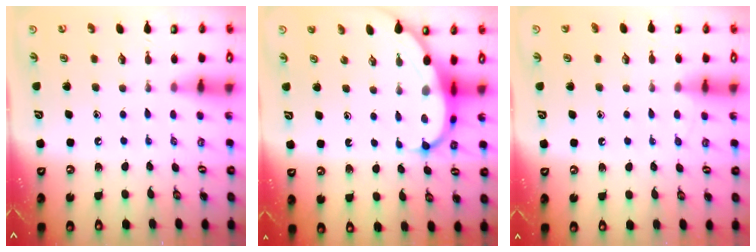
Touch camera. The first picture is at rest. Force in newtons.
{"total": 6.5, "press": 6.4, "slide": 0.7}
{"total": 2.4, "press": 2.4, "slide": 0.3}